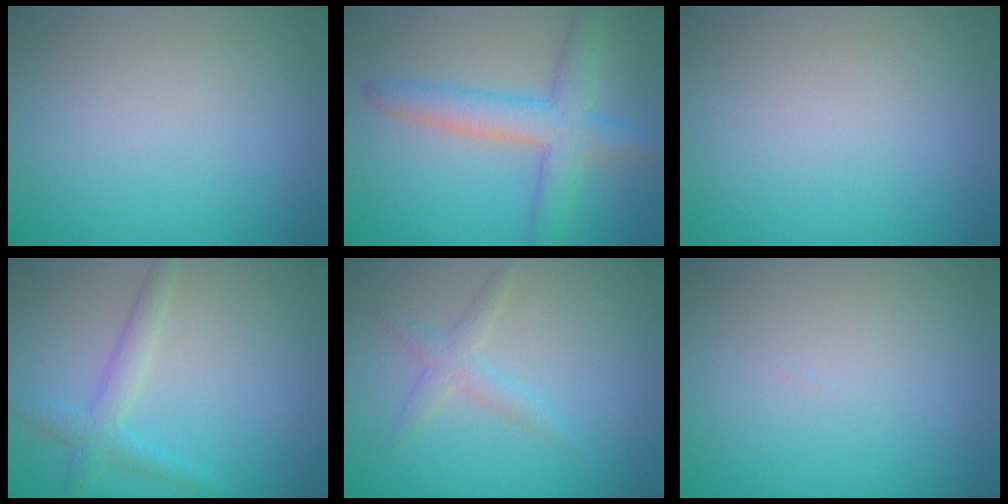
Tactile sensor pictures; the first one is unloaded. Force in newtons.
{"total": 5.3, "press": 5.3, "slide": 0.2}
{"total": 0.0}
{"total": 2.4, "press": 2.4, "slide": 0.1}
{"total": 1.8, "press": 1.8, "slide": 0.1}
{"total": 0.0}